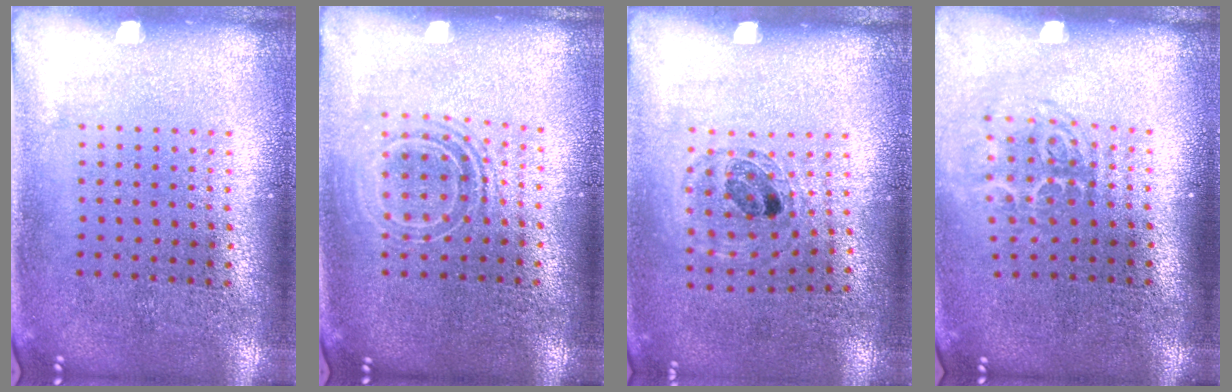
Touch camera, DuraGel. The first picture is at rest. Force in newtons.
{"total": 1.7, "press": 1.3, "slide": 1.0}
{"total": 0.8, "press": 0.8, "slide": 0.2}
{"total": 1.8, "press": 1.2, "slide": 1.3}